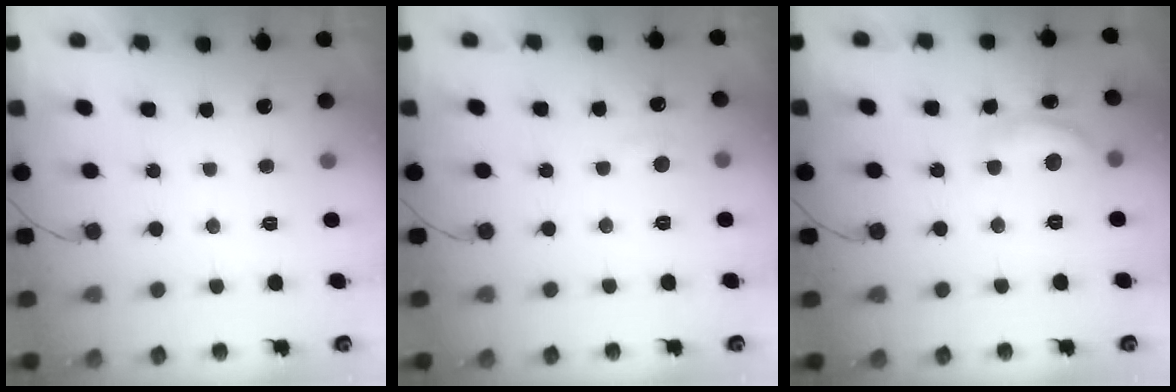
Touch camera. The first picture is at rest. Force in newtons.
{"total": 5.4, "press": 5.4, "slide": 0.7}
{"total": 10.5, "press": 10.5, "slide": 0.6}